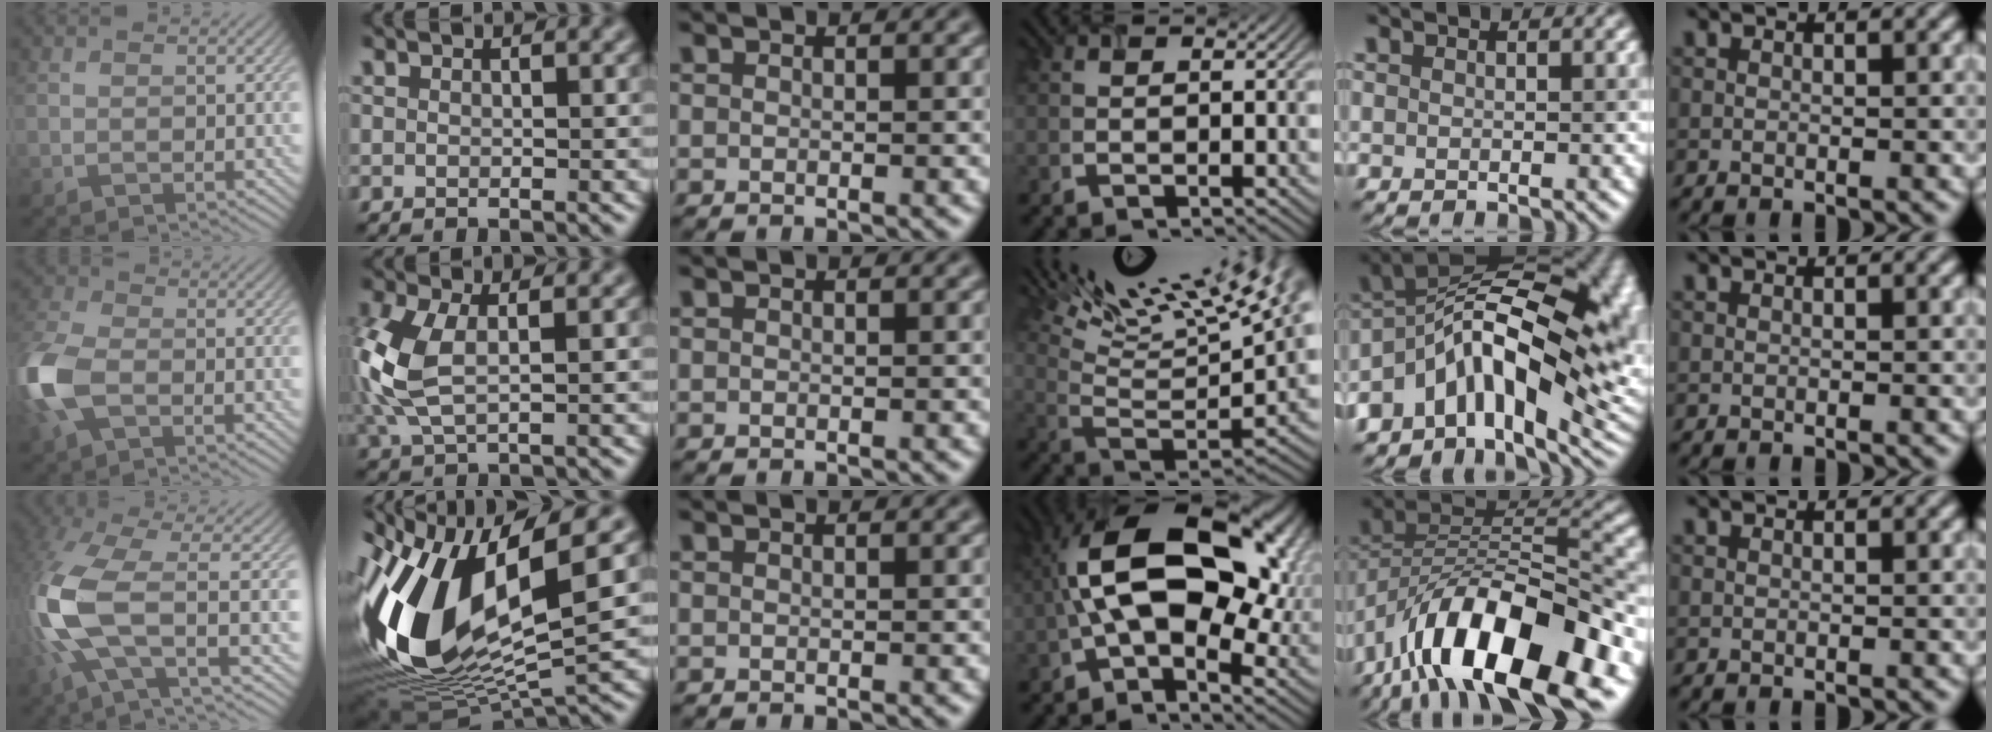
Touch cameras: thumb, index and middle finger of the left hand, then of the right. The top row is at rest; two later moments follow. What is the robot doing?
{"motion": "extract", "object": "airpods case & airpods"}